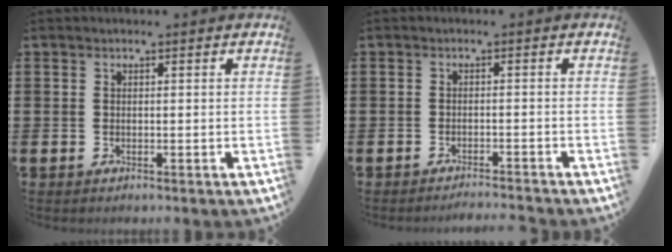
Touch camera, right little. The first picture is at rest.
{"total": 1.3, "force": [-1.3, -0.2, 0.0], "torque": [-0.001, 0.002, -0.026]}